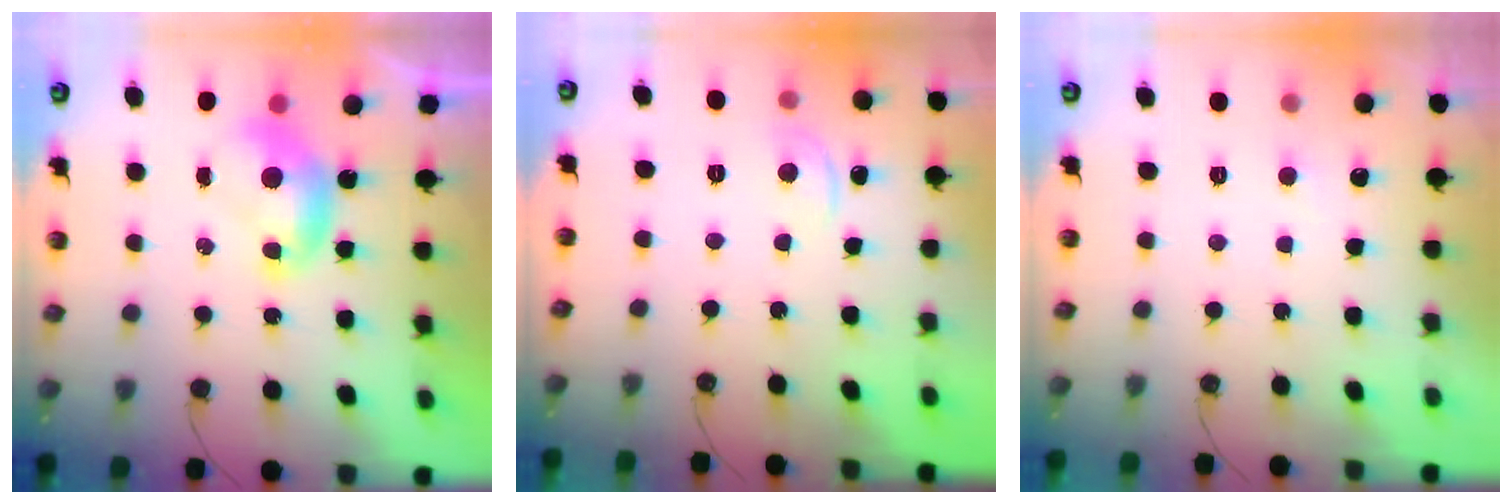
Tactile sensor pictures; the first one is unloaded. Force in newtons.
{"total": 0.6, "press": 0.0, "slide": 0.6}
{"total": 3.1, "press": 3.1, "slide": 0.2}